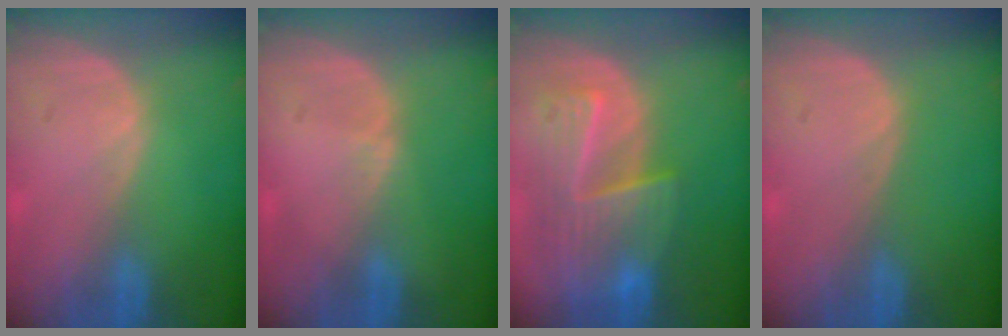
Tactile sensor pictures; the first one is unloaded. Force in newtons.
{"total": 0.5, "press": 0.5, "slide": 0.2}
{"total": 9.5, "press": 8.4, "slide": 4.5}
{"total": 0.0}